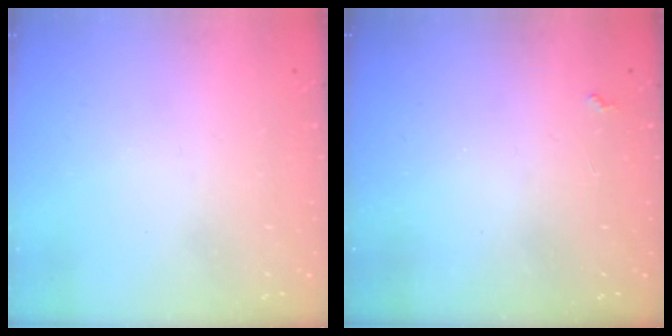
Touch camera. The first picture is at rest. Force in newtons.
{"total": 1.9, "press": 1.9, "slide": 0.3}